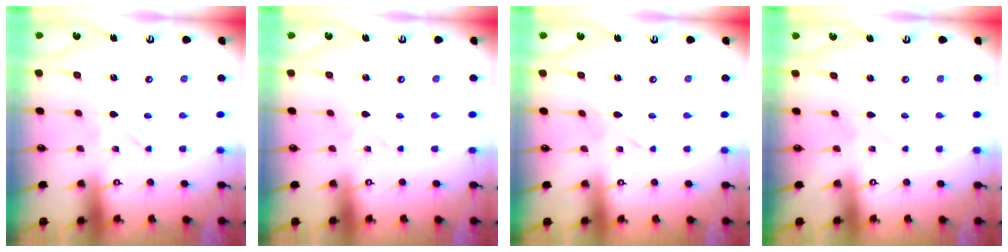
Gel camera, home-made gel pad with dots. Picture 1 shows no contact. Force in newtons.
{"total": 0.0}
{"total": 2.6, "press": 2.6, "slide": 0.4}
{"total": 3.0, "press": 3.0, "slide": 0.4}